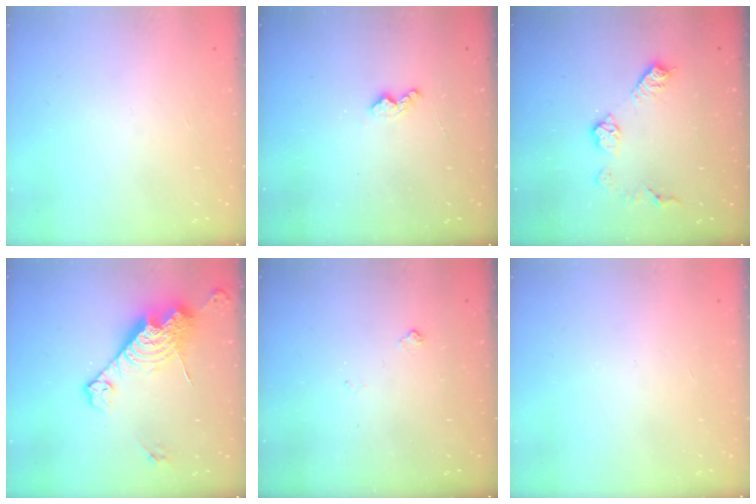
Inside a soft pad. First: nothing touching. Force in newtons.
{"total": 5.9, "press": 5.9, "slide": 0.5}
{"total": 9.1, "press": 9.1, "slide": 0.3}
{"total": 16.6, "press": 16.5, "slide": 1.4}
{"total": 5.4, "press": 5.4, "slide": 0.7}
{"total": 0.0}